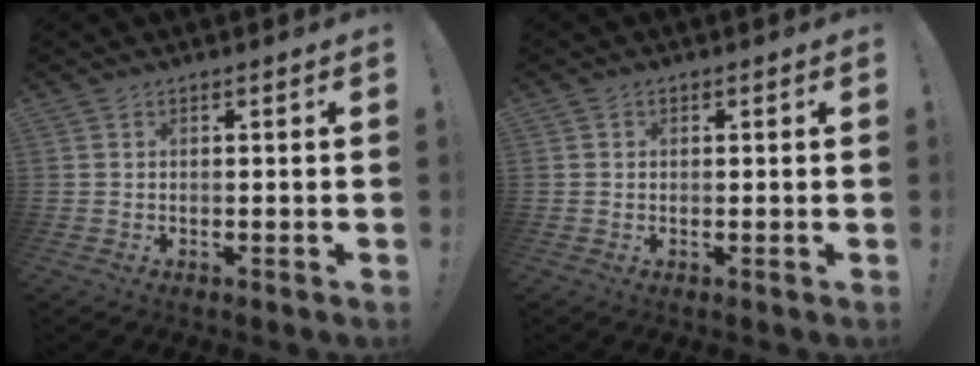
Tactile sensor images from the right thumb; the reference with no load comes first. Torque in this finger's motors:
{"motor_torque": [0.03, -0.29, -0.16, 0.13, 0.07]}